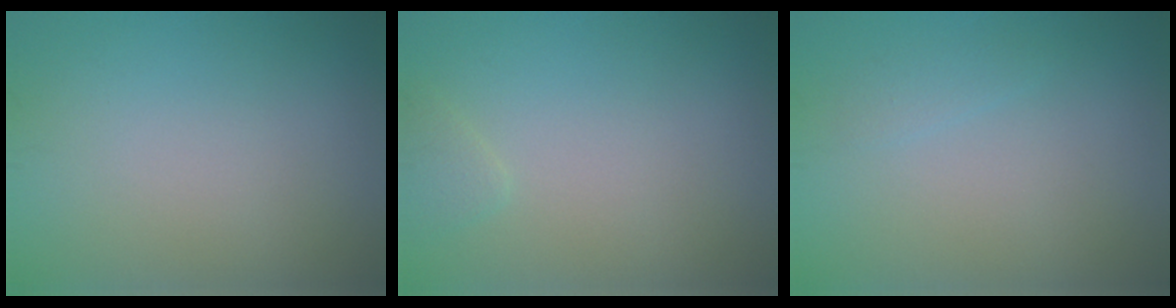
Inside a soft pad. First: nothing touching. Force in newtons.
{"total": 0.9, "press": 0.9, "slide": 0.1}
{"total": 0.8, "press": 0.8, "slide": 0.0}